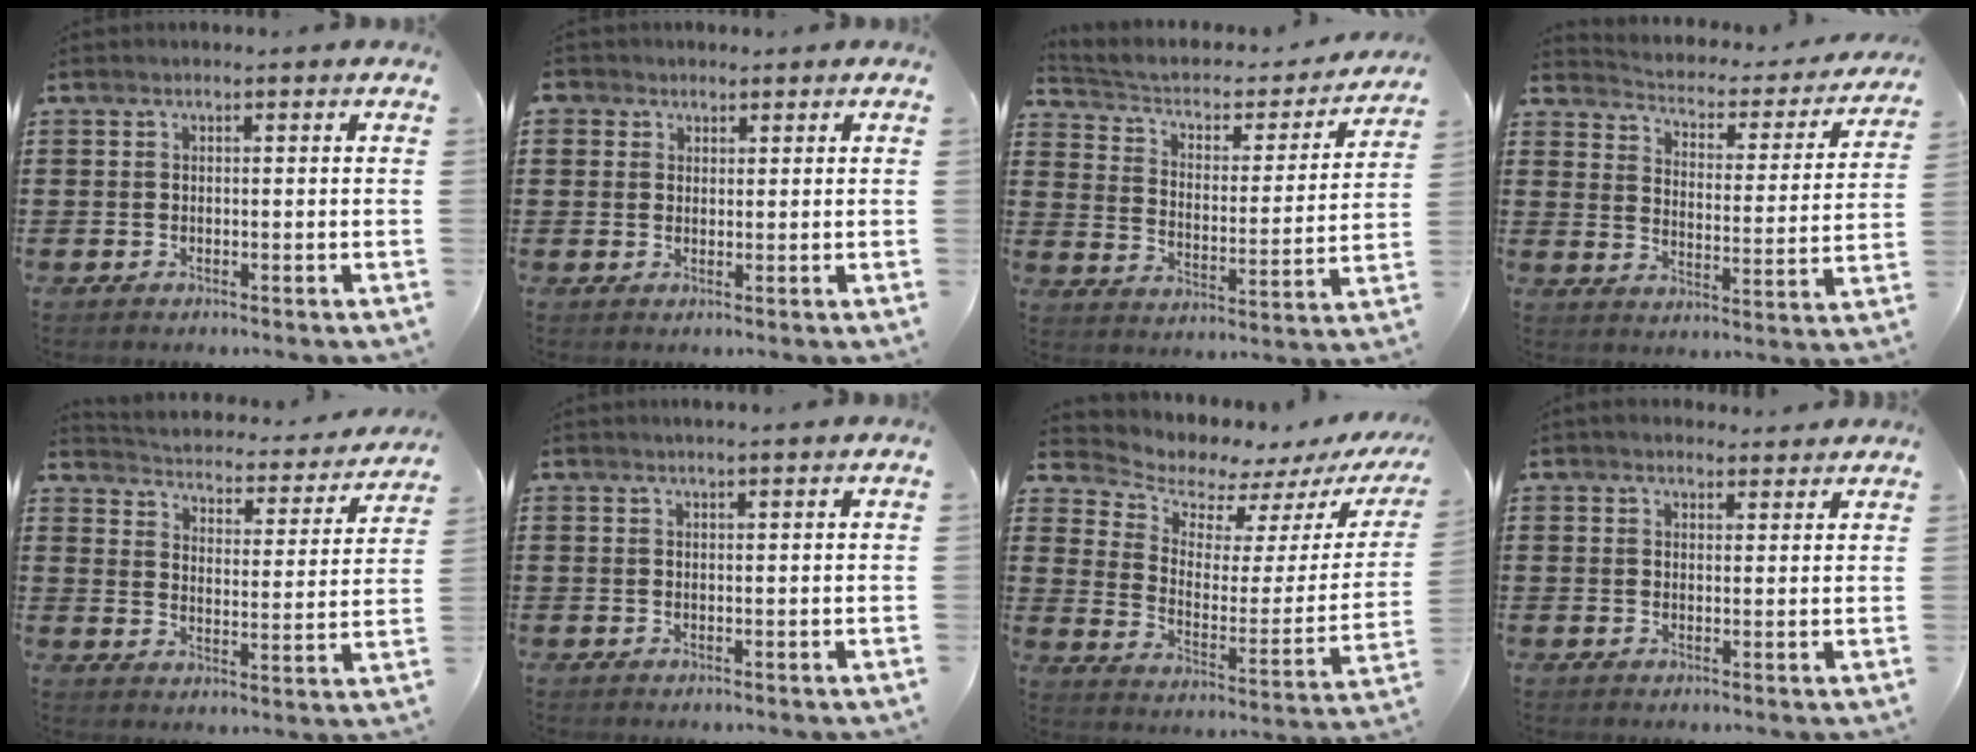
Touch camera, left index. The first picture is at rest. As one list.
[{"total": 2.3, "force": [1.5, 1.8, 0.0], "torque": [-0.011, 0.011, 0.028]}, {"total": 3.3, "force": [2.2, 1.8, 1.6], "torque": [-0.047, -0.019, 0.028]}, {"total": 2.3, "force": [2.2, 0.8, 0.4], "torque": [-0.027, -0.024, 0.026]}, {"total": 2.6, "force": [2.6, 0.4, 0.2], "torque": [-0.025, -0.028, 0.034]}, {"total": 0.8, "force": [0.7, -0.1, 0.4], "torque": [-0.007, -0.002, 0.014]}, {"total": 5.9, "force": [5.5, 2.1, 0.4], "torque": [-0.040, -0.051, 0.094]}, {"total": 2.3, "force": [2.1, 0.9, 0.3], "torque": [-0.004, -0.002, 0.038]}]